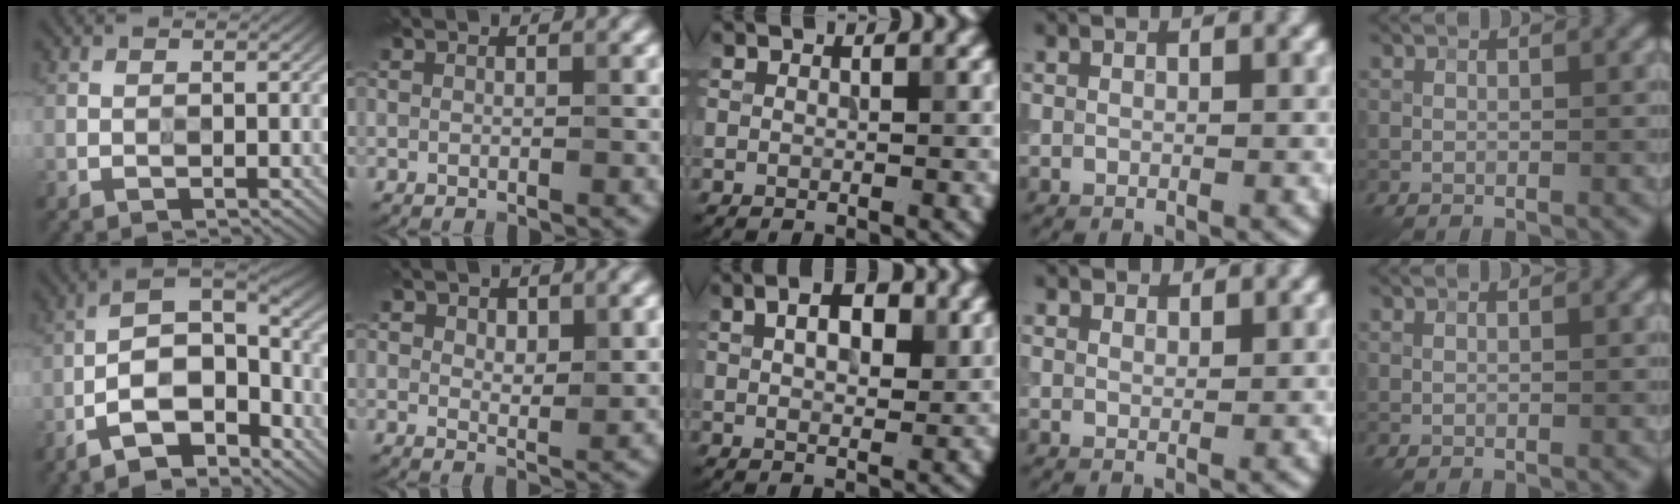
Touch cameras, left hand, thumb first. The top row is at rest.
{"thumb": {"total": 11.8, "force": [-6.4, 5.0, 8.5], "torque": [-0.151, -0.003, -0.118]}, "index": {"total": 4.5, "force": [1.6, 2.5, 3.5], "torque": [-0.050, -0.003, 0.026]}, "middle": {"total": 4.0, "force": [1.4, 2.0, 3.2], "torque": [-0.046, 0.002, 0.023]}, "ring": {"total": 2.9, "force": [2.6, 1.0, 0.8], "torque": [-0.019, -0.003, 0.047]}}